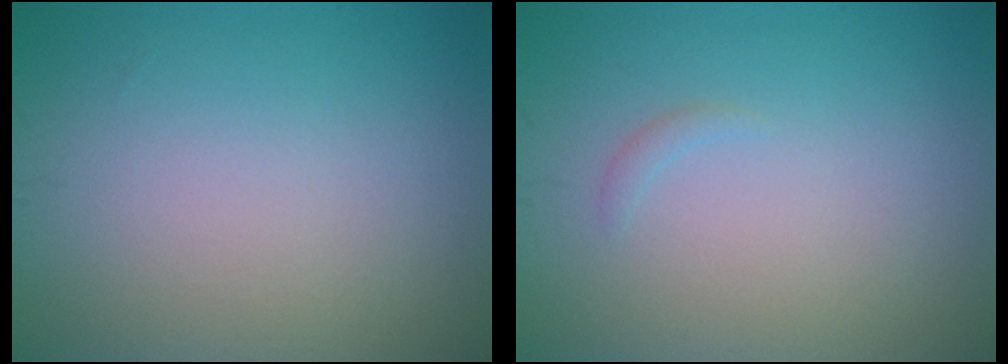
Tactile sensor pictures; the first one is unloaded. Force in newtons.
{"total": 0.5, "press": 0.5, "slide": 0.1}